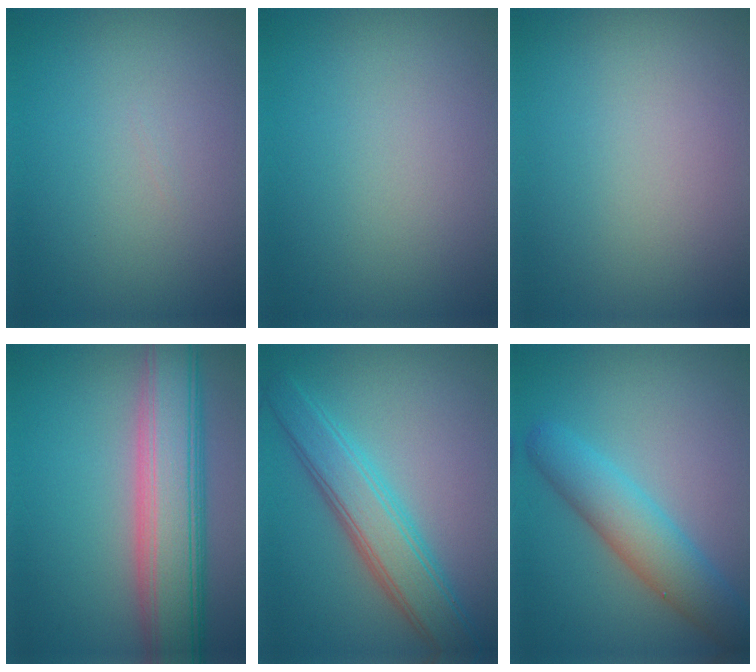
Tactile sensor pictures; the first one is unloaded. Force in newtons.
{"total": 0.0}
{"total": 0.0}
{"total": 8.4, "press": 8.4, "slide": 0.5}
{"total": 5.4, "press": 5.4, "slide": 0.2}
{"total": 5.1, "press": 5.1, "slide": 0.3}